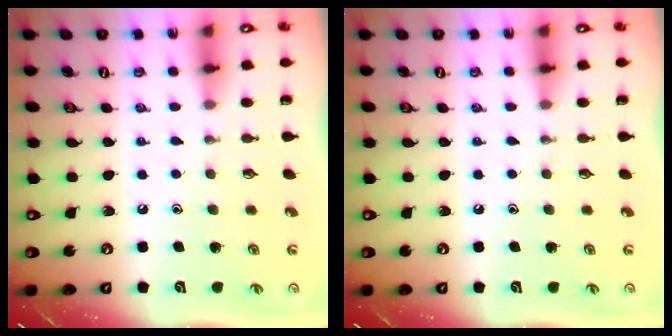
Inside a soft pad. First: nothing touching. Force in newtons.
{"total": 0.0}